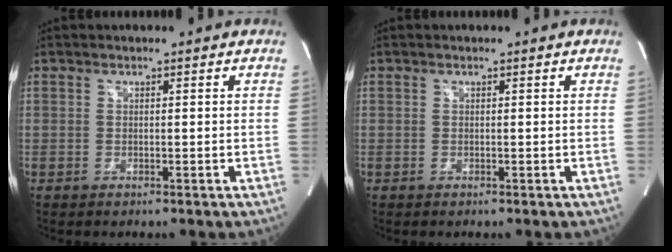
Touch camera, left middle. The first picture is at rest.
{"total": 0.0}